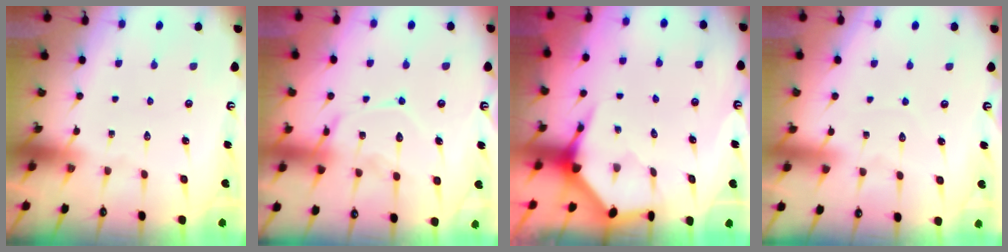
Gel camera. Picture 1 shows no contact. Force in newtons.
{"total": 15.2, "press": 15.1, "slide": 1.4}
{"total": 4.0, "press": 4.0, "slide": 0.4}
{"total": 2.6, "press": 2.6, "slide": 0.3}